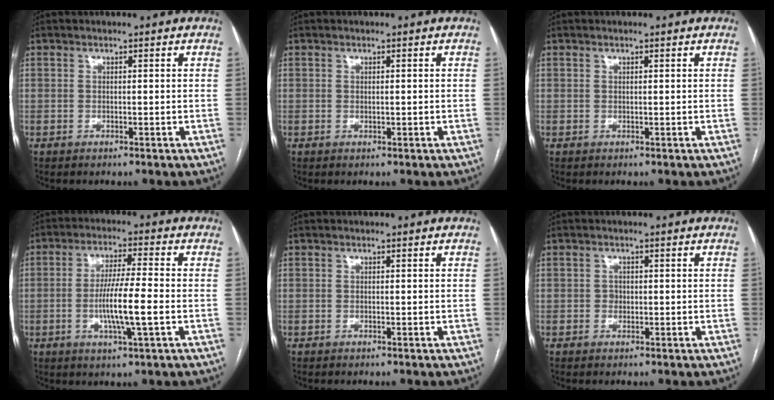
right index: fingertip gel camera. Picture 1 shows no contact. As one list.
[{"total": 0.0}, {"total": 0.0}, {"total": 8.1, "force": [-1.8, 0.0, 7.9], "torque": [-0.149, -0.004, -0.035]}, {"total": 0.0}, {"total": 0.9, "force": [-0.2, 0.9, 0.3], "torque": [-0.002, 0.003, -0.002]}]